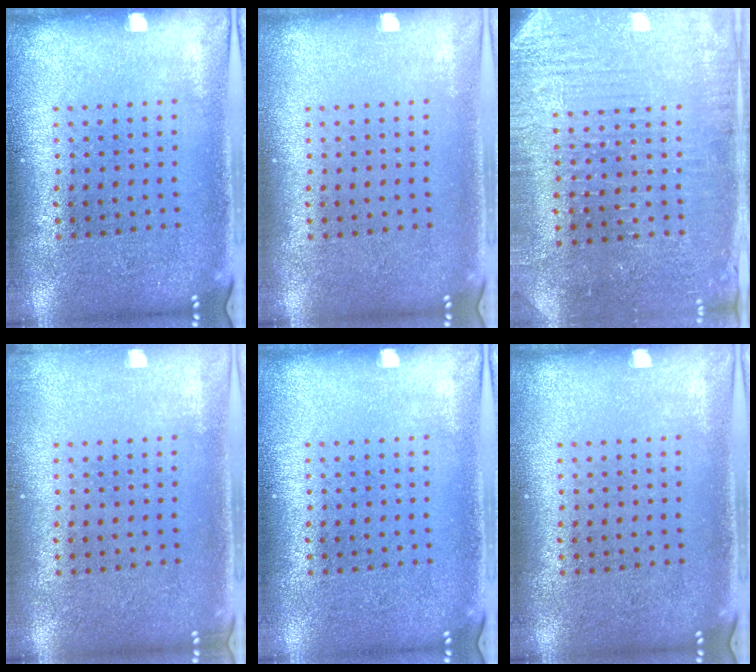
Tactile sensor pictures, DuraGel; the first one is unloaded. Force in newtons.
{"total": 0.0}
{"total": 3.1, "press": 3.1, "slide": 0.4}
{"total": 0.8, "press": 0.7, "slide": 0.4}
{"total": 0.0}
{"total": 0.0}